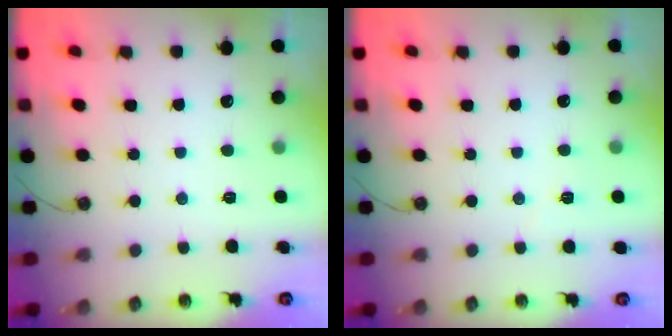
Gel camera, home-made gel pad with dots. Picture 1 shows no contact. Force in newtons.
{"total": 2.9, "press": 1.9, "slide": 2.2}